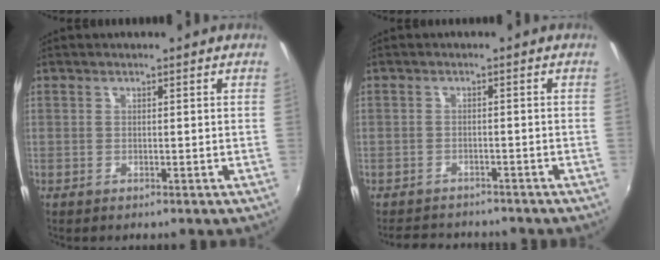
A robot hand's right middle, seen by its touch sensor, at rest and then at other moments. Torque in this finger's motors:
{"motor_torque": [0.03, -0.84, -0.53, -0.14]}